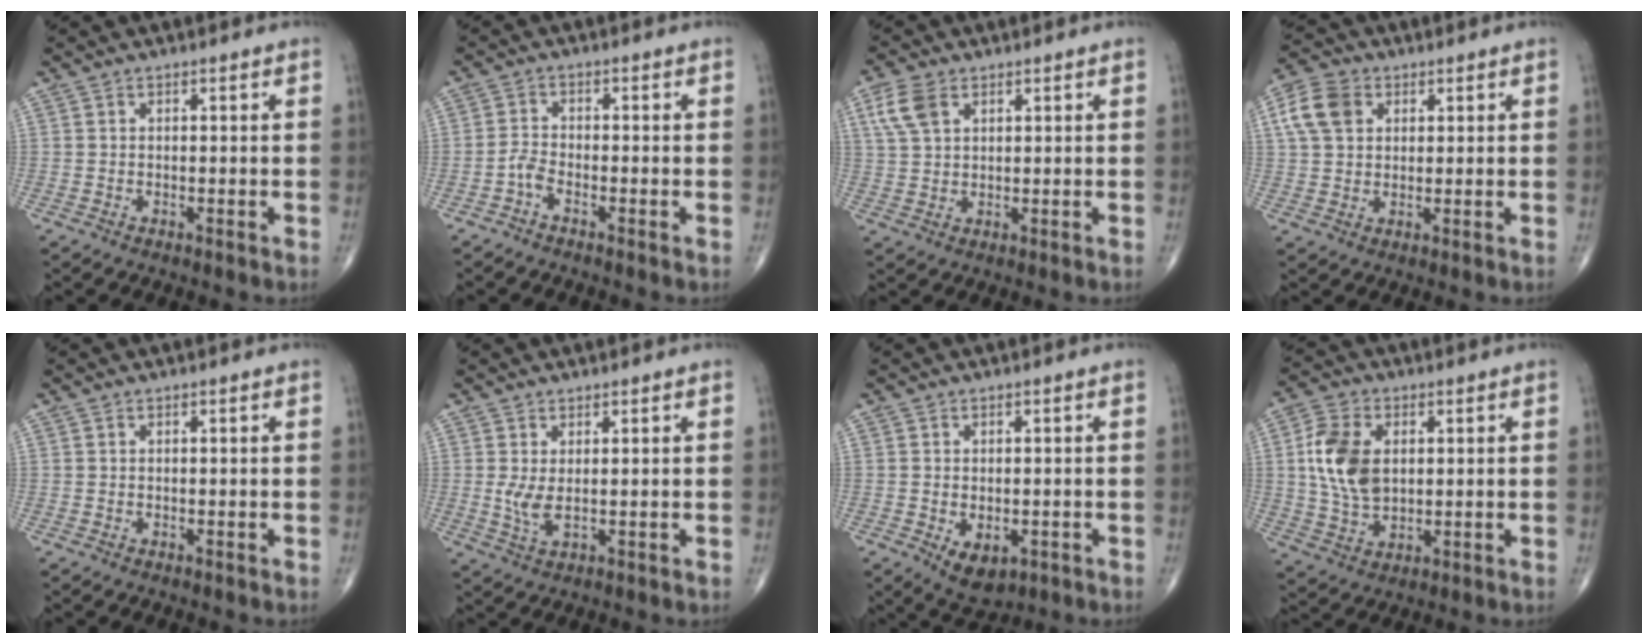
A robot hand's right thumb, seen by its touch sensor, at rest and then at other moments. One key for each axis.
{"total": 2.3, "fx": -1.6, "fy": 0.6, "fz": 1.5, "tx": -0.027, "ty": 0.007, "tz": -0.039}
{"total": 6.3, "fx": 2.8, "fy": 3.9, "fz": 4.0, "tx": -0.079, "ty": 0.002, "tz": 0.059}
{"total": 8.4, "fx": 2.8, "fy": 6.2, "fz": 4.9, "tx": -0.085, "ty": 0.007, "tz": 0.048}
{"total": 0.0}
{"total": 3.5, "fx": 0.5, "fy": 1.2, "fz": 3.2, "tx": -0.066, "ty": -0.011, "tz": 0.015}
{"total": 5.6, "fx": -1.8, "fy": 3.5, "fz": 4.1, "tx": -0.047, "ty": -0.002, "tz": -0.015}
{"total": 11.6, "fx": 1.8, "fy": 7.6, "fz": 8.5, "tx": -0.157, "ty": 0.000, "tz": 0.037}